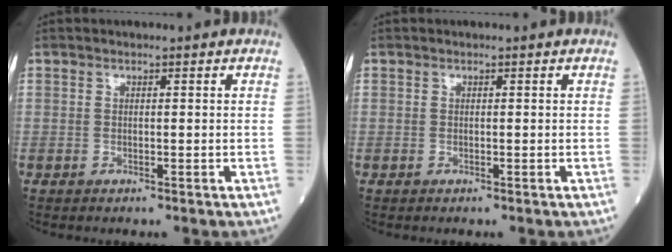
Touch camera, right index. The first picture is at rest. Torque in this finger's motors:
{"motor_torque": [0.03, -0.02, 0.00, -0.01]}